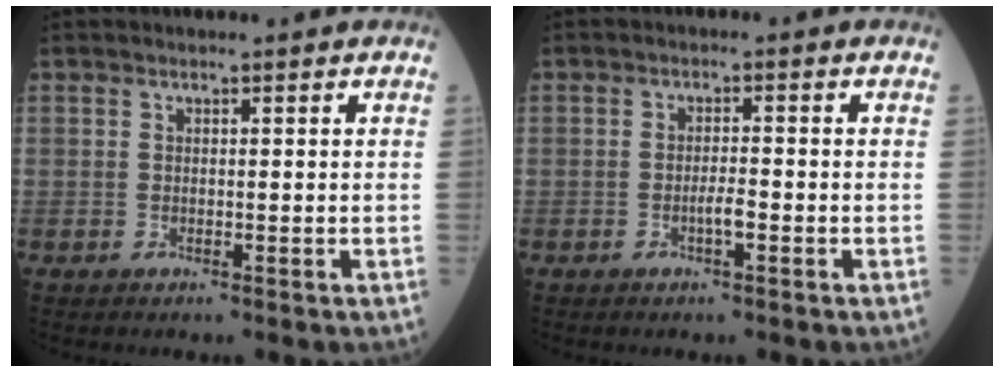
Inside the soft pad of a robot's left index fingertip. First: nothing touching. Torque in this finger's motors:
{"motor_torque": [0.30, 0.16, 0.04, 0.03]}